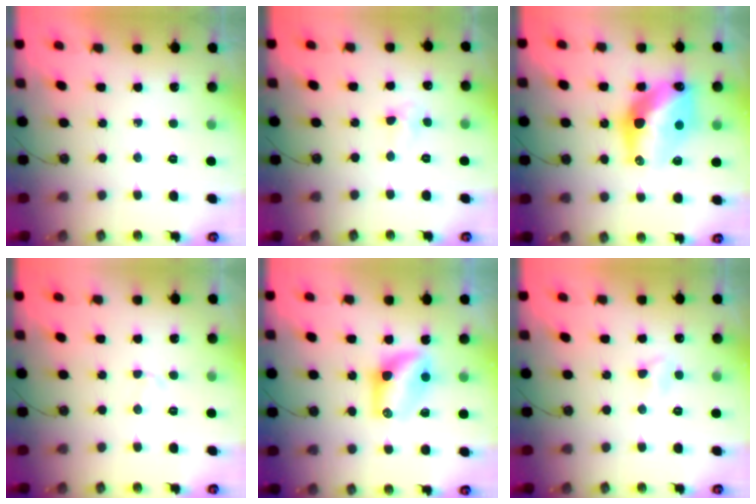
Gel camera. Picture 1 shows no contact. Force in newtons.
{"total": 4.6, "press": 4.6, "slide": 0.7}
{"total": 16.6, "press": 16.5, "slide": 1.4}
{"total": 2.3, "press": 2.3, "slide": 0.3}
{"total": 7.7, "press": 7.5, "slide": 1.8}
{"total": 4.1, "press": 4.1, "slide": 0.6}